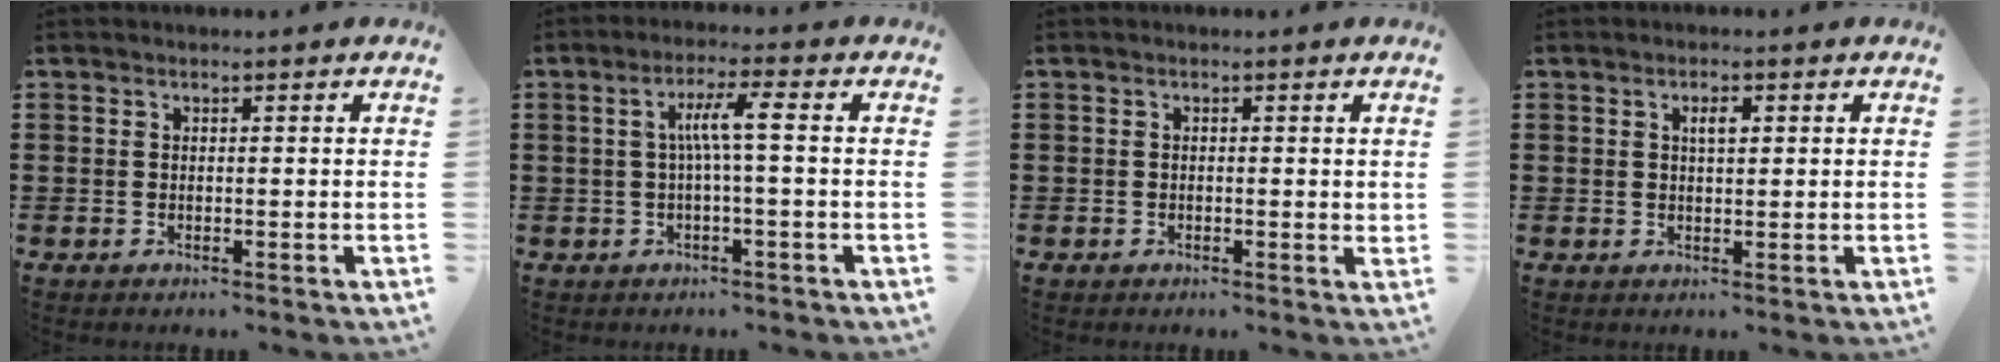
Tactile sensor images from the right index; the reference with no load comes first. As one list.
[{"total": 5.2, "force": [0.1, 0.3, 5.1], "torque": [-0.098, 0.005, -0.005]}, {"total": 0.5, "force": [0.0, 0.5, 0.1], "torque": [-0.003, 0.002, -0.001]}, {"total": 2.0, "force": [0.6, 0.7, 1.8], "torque": [-0.029, 0.002, 0.007]}]